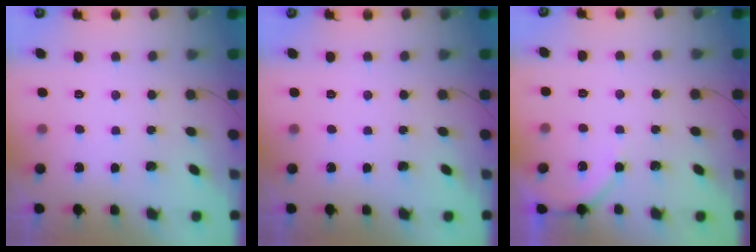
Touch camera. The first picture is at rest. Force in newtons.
{"total": 0.0}
{"total": 4.0, "press": 3.9, "slide": 0.7}